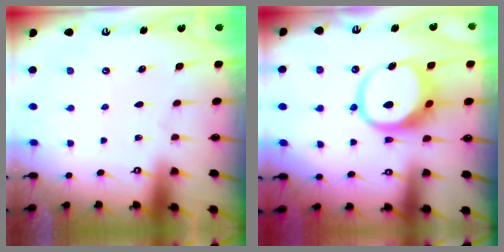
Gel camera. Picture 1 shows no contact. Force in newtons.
{"total": 11.0, "press": 10.9, "slide": 1.5}